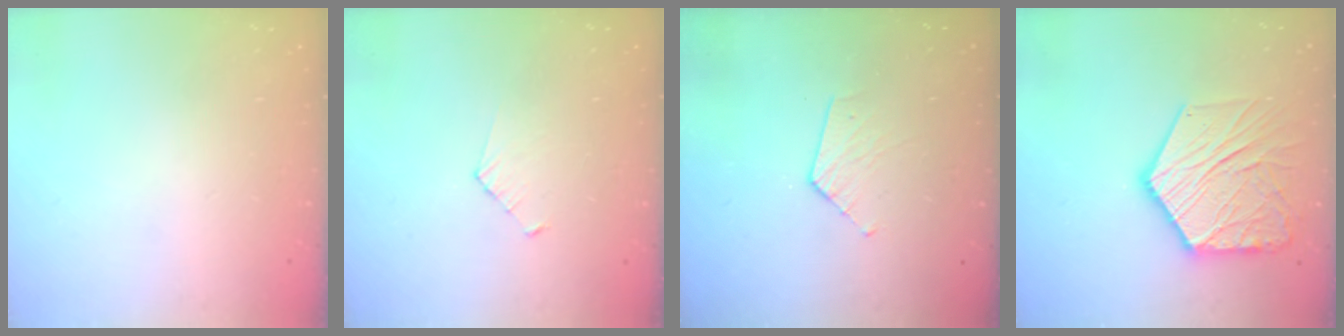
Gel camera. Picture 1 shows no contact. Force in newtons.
{"total": 3.2, "press": 3.2, "slide": 0.3}
{"total": 4.2, "press": 4.2, "slide": 0.3}
{"total": 17.8, "press": 17.8, "slide": 1.4}